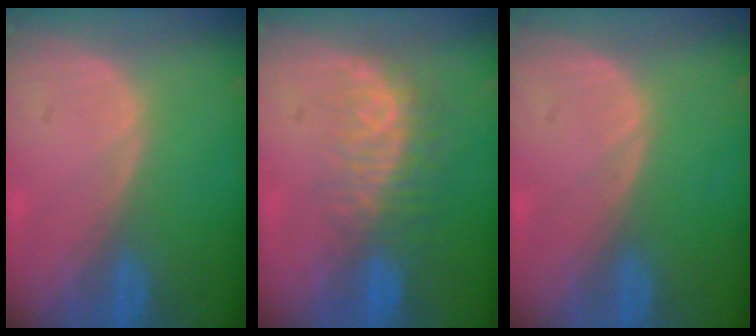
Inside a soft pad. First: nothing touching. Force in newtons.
{"total": 8.3, "press": 7.1, "slide": 4.4}
{"total": 0.0}